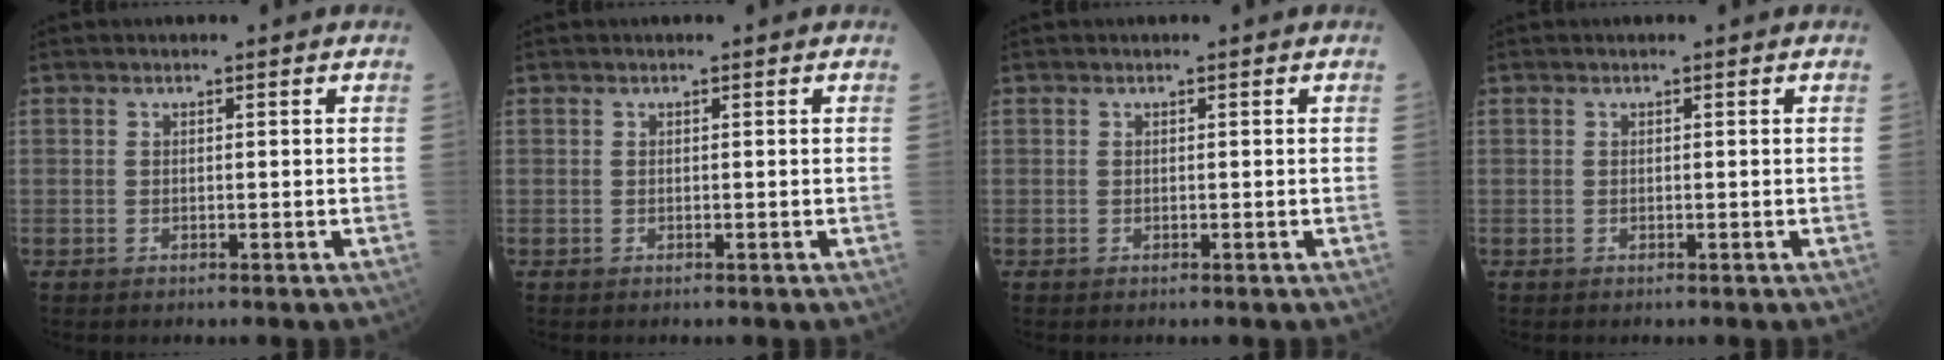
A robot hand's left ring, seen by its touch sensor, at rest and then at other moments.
{"total": 0.0}
{"total": 0.0}
{"total": 0.0}